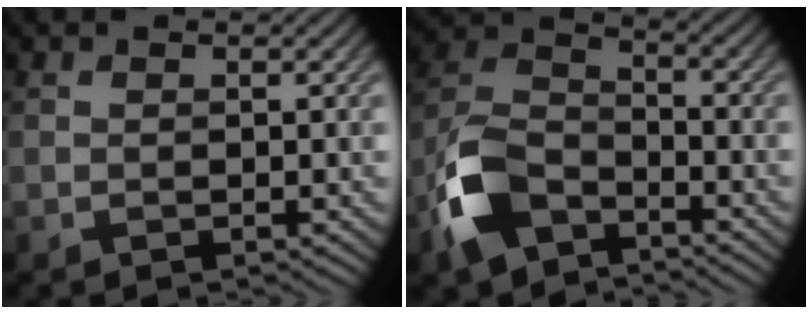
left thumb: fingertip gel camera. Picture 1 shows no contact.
{"total": 9.9, "force": [-5.9, 5.2, 6.0], "torque": [-0.138, -0.001, -0.137]}